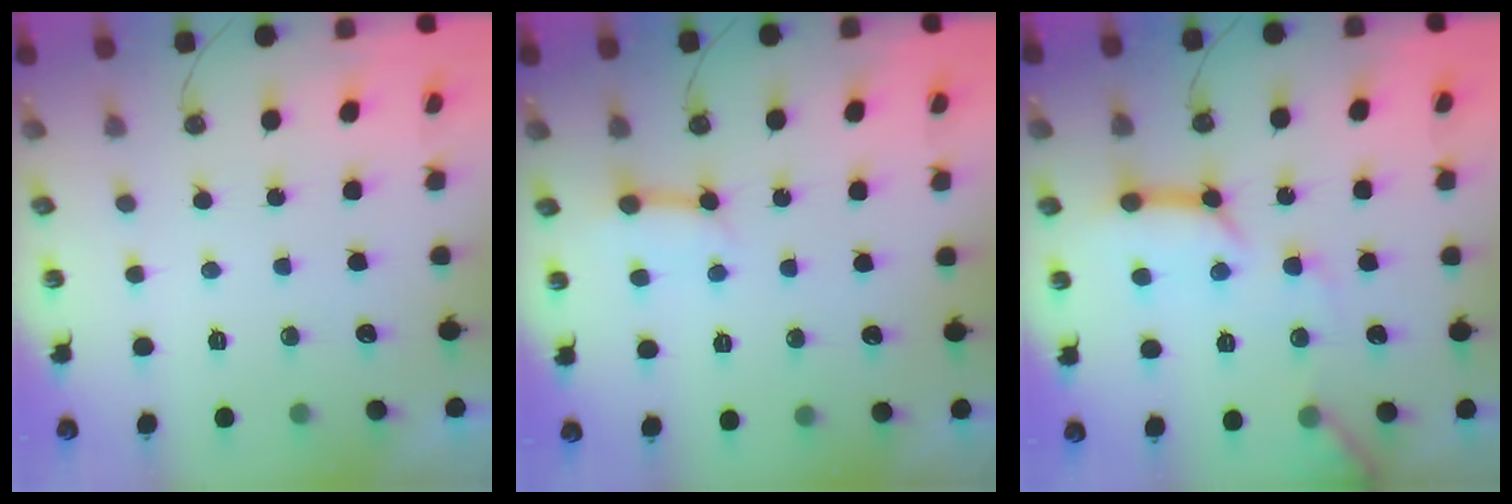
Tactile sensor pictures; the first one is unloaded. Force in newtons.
{"total": 5.1, "press": 5.1, "slide": 0.6}
{"total": 13.5, "press": 13.4, "slide": 1.3}